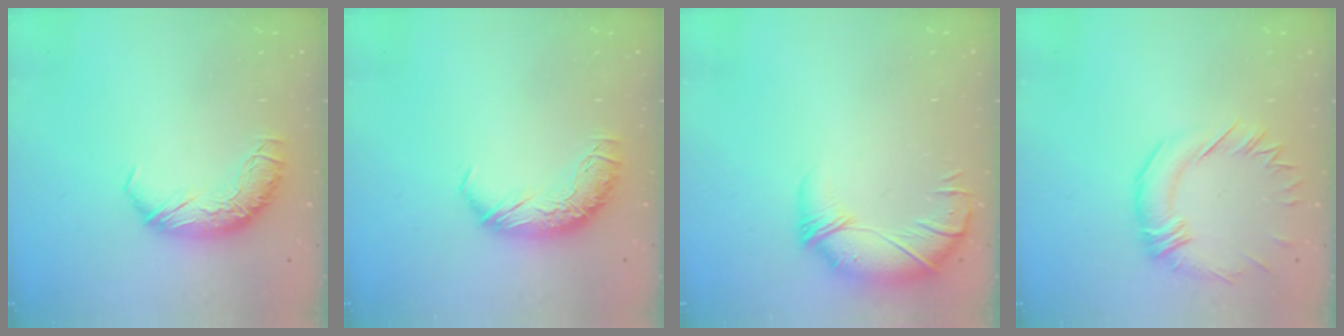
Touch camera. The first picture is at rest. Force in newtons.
{"total": 0.0}
{"total": 3.7, "press": 2.8, "slide": 2.5}
{"total": 1.5, "press": 0.9, "slide": 1.1}